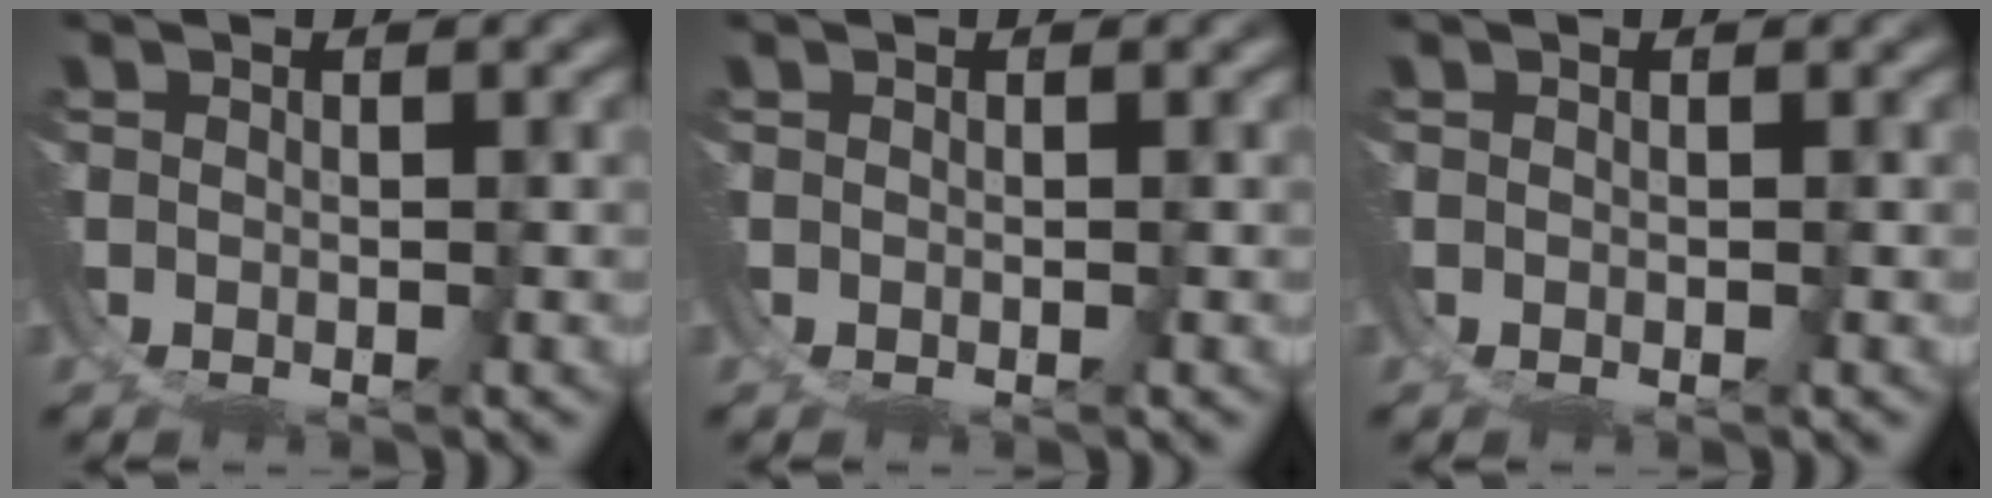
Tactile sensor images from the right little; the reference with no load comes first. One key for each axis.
{"total": 0.0}
{"total": 0.0}